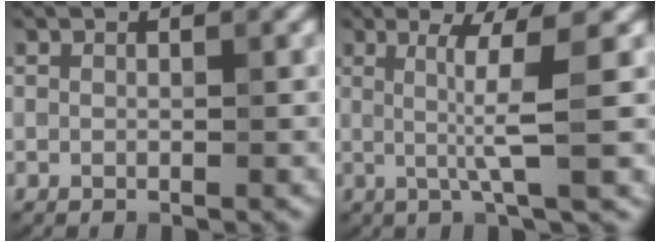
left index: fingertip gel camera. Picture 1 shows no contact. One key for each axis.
{"total": 5.0, "fx": 0.7, "fy": 0.4, "fz": 5.0, "tx": -0.086, "ty": -0.001, "tz": 0.015}